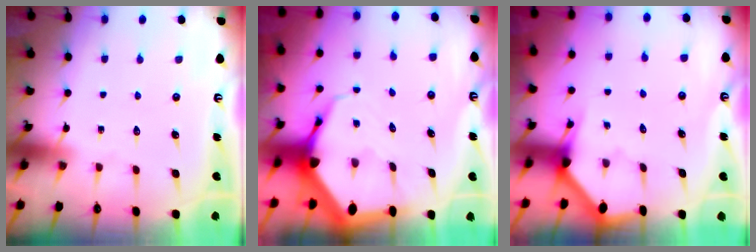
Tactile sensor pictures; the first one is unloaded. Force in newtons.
{"total": 6.7, "press": 6.7, "slide": 0.6}
{"total": 2.9, "press": 2.9, "slide": 0.2}